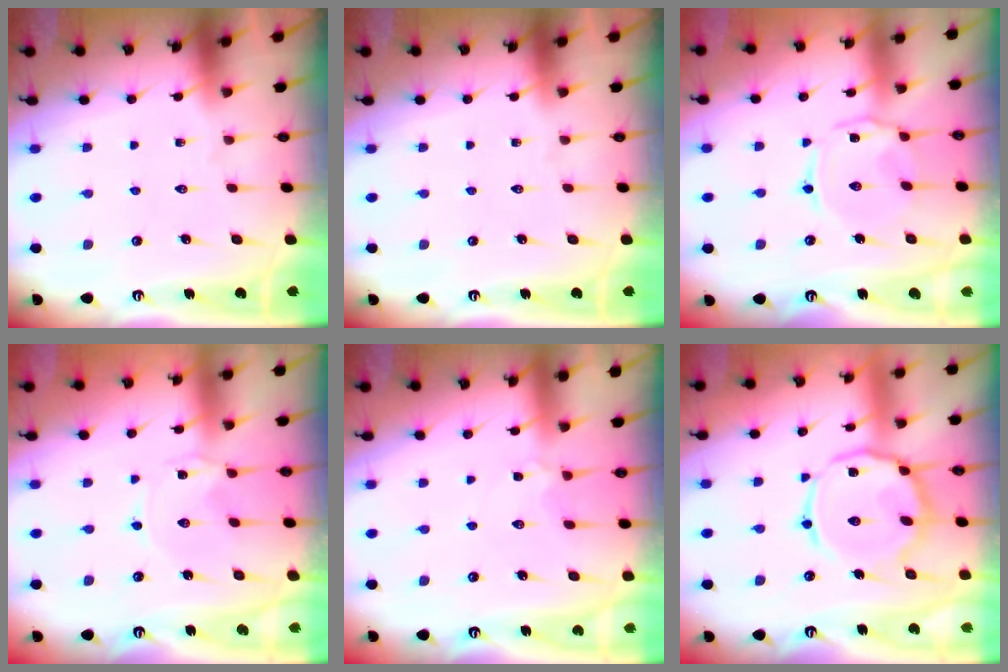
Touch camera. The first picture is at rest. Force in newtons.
{"total": 0.0}
{"total": 2.9, "press": 2.9, "slide": 0.5}
{"total": 0.0}
{"total": 2.1, "press": 2.0, "slide": 0.6}
{"total": 15.5, "press": 15.5, "slide": 1.0}